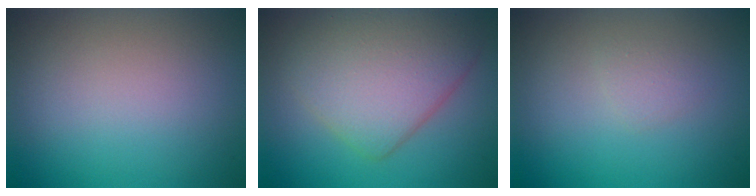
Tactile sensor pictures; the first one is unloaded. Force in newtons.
{"total": 6.6, "press": 6.6, "slide": 0.3}
{"total": 0.9, "press": 0.9, "slide": 0.1}